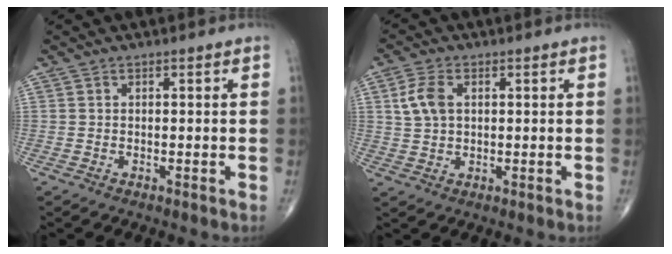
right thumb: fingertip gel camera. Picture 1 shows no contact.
{"total": 5.4, "force": [1.4, 3.4, 4.0], "torque": [-0.084, 0.002, 0.026]}